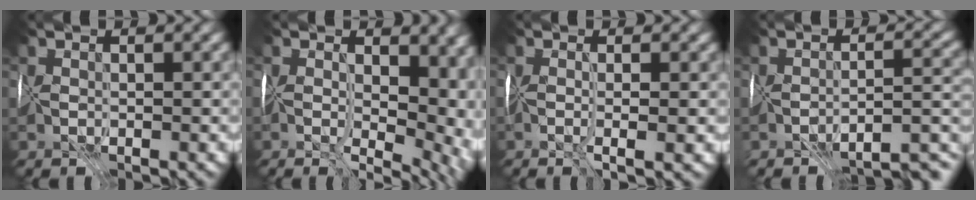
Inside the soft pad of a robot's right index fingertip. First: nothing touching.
{"total": 13.0, "force": [0.1, 7.6, 10.6], "torque": [-0.126, -0.010, 0.025]}
{"total": 2.5, "force": [-0.6, -0.1, 2.4], "torque": [-0.043, -0.012, -0.005]}
{"total": 7.6, "force": [-6.8, 1.1, 3.3], "torque": [-0.037, 0.004, -0.078]}